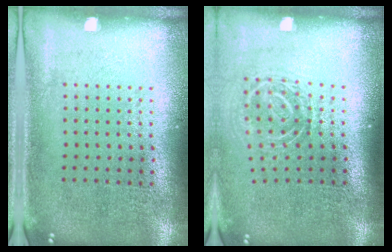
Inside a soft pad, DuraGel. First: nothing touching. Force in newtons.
{"total": 1.9, "press": 1.2, "slide": 1.5}